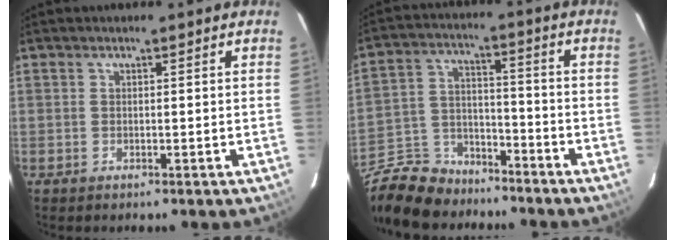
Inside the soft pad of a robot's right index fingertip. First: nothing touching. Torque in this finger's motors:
{"motor_torque": [0.88, -1.01, 0.14, 0.03]}